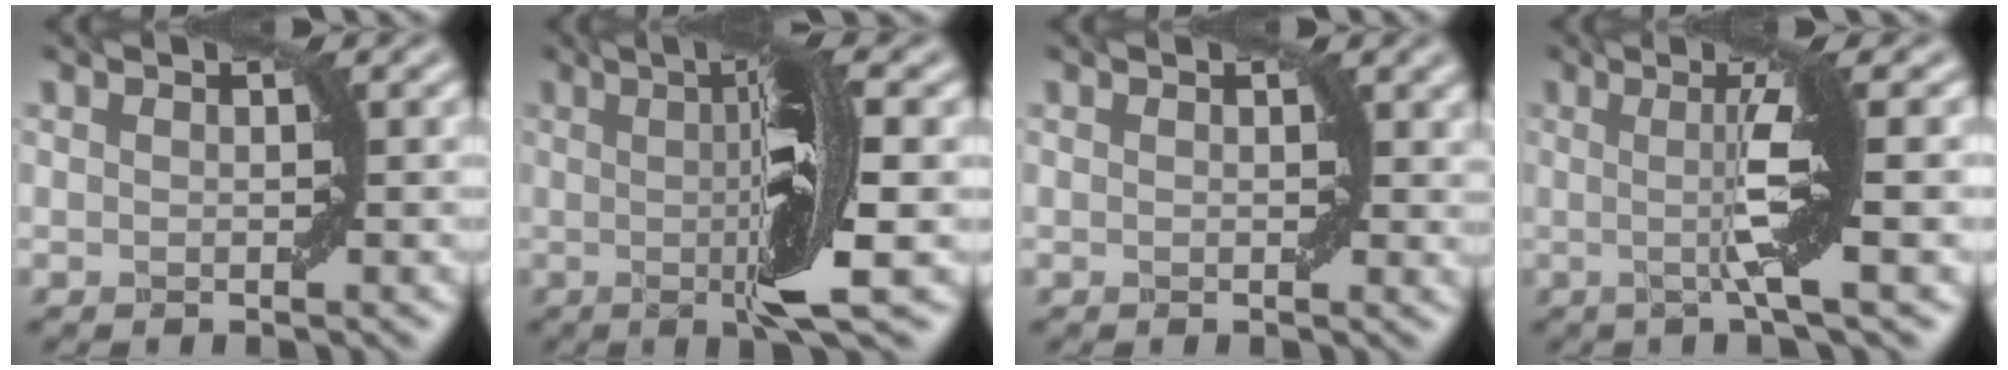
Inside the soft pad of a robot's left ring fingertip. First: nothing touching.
{"total": 8.0, "force": [0.2, 1.3, 7.9], "torque": [-0.121, -0.007, 0.003]}
{"total": 1.1, "force": [0.4, 0.7, 0.7], "torque": [-0.002, -0.004, 0.004]}
{"total": 5.4, "force": [0.1, 0.5, 5.4], "torque": [-0.090, -0.002, 0.000]}